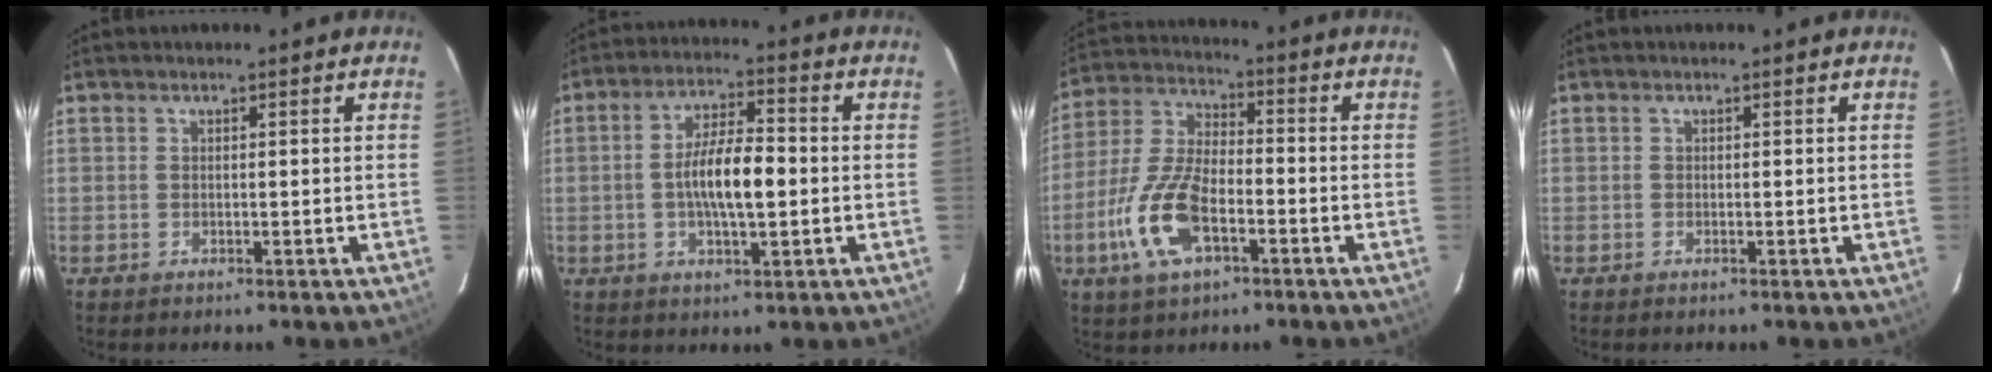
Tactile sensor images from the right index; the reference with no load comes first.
{"total": 9.2, "force": [-0.9, 2.8, 8.7], "torque": [-0.161, 0.006, -0.015]}
{"total": 13.9, "force": [-5.5, 6.2, 11.1], "torque": [-0.247, -0.002, -0.105]}
{"total": 0.0}